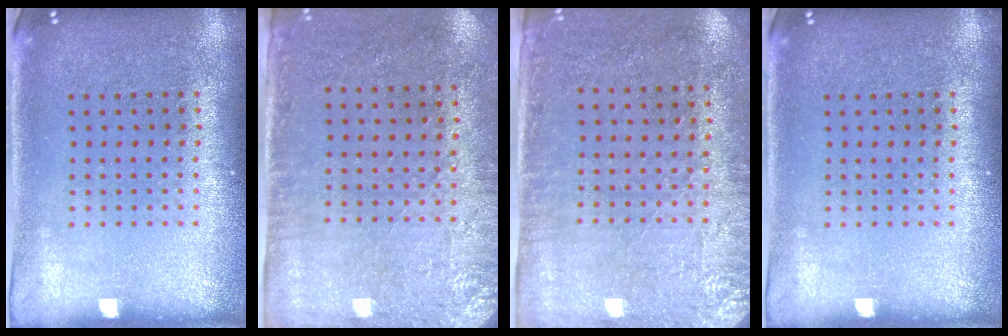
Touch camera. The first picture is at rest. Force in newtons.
{"total": 2.8, "press": 2.3, "slide": 1.6}
{"total": 2.8, "press": 2.3, "slide": 1.5}
{"total": 0.0}